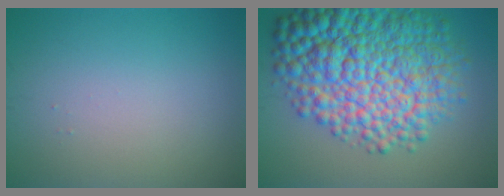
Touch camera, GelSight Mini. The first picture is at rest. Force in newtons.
{"total": 13.8, "press": 13.8, "slide": 0.3}